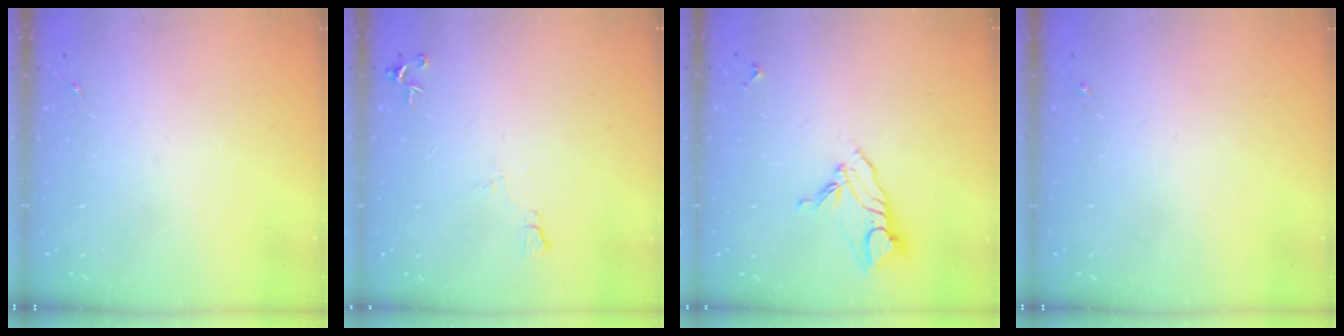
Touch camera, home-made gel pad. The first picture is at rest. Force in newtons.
{"total": 5.9, "press": 5.8, "slide": 1.0}
{"total": 9.9, "press": 9.8, "slide": 0.8}
{"total": 0.0}